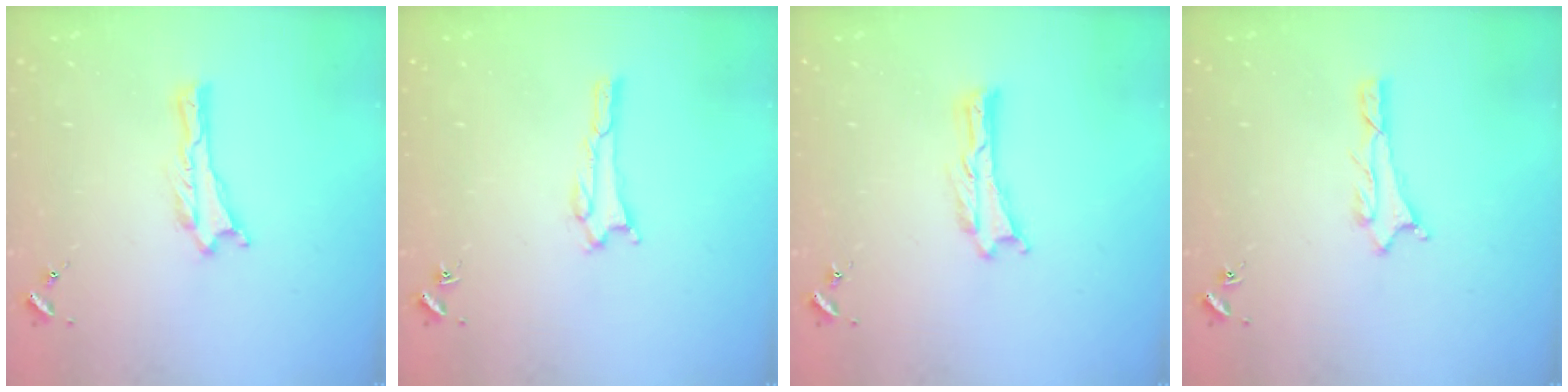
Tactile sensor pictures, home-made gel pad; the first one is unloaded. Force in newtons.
{"total": 1.6, "press": 1.6, "slide": 0.1}
{"total": 0.0}
{"total": 1.1, "press": 1.0, "slide": 0.1}